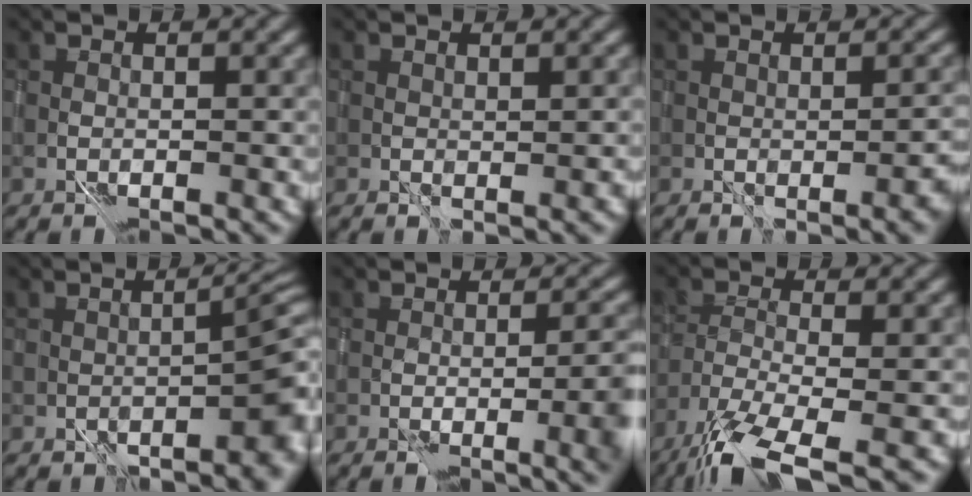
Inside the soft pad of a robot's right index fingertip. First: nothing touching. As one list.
[{"total": 1.0, "force": [1.0, -0.1, 0.1], "torque": [0.000, 0.005, 0.020]}, {"total": 2.4, "force": [-0.1, 0.5, 2.4], "torque": [-0.025, 0.004, 0.010]}, {"total": 5.4, "force": [-1.1, 1.6, 5.1], "torque": [-0.050, 0.010, -0.006]}, {"total": 6.8, "force": [-1.1, 2.4, 6.3], "torque": [-0.064, -0.011, 0.002]}, {"total": 8.0, "force": [-5.2, 2.1, 5.7], "torque": [-0.111, -0.009, -0.099]}]